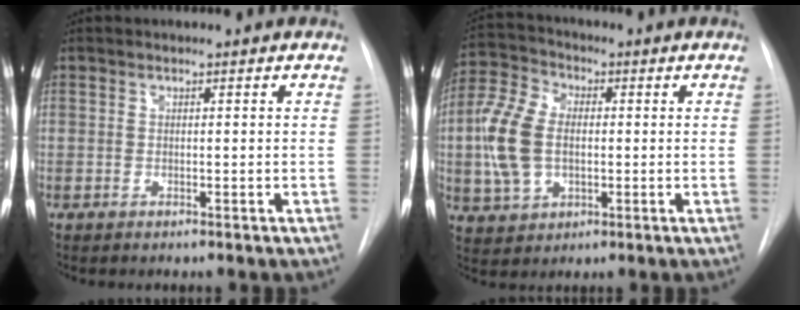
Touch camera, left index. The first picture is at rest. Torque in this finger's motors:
{"motor_torque": [1.70, 0.08, 0.75, 0.21]}